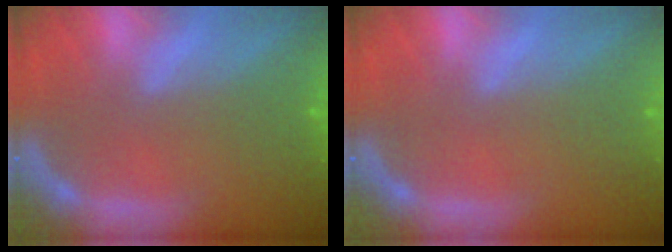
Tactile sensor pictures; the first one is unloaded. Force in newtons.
{"total": 0.0}